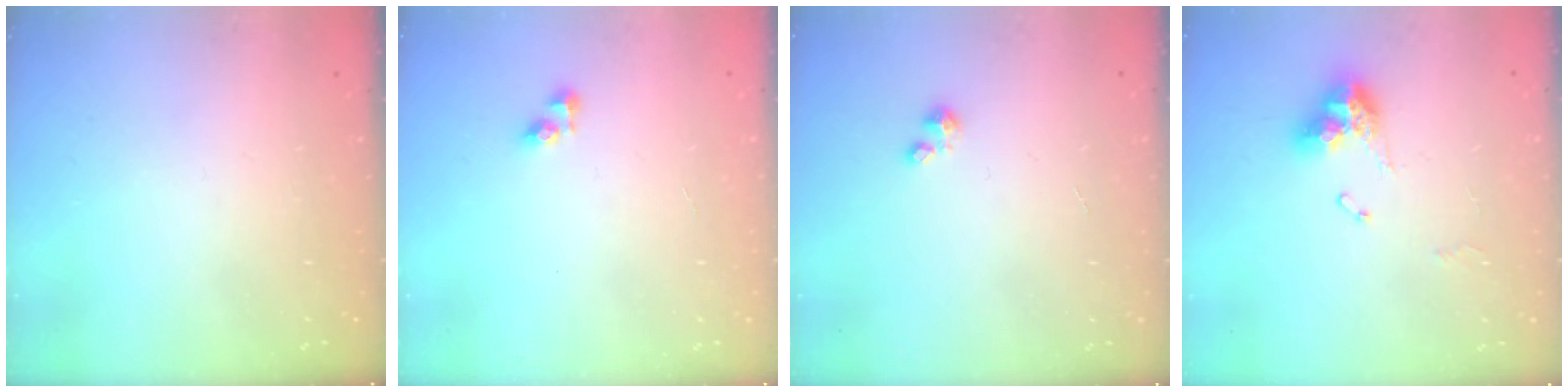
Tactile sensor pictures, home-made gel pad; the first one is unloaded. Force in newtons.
{"total": 4.0, "press": 3.9, "slide": 0.6}
{"total": 1.4, "press": 1.4, "slide": 0.2}
{"total": 9.9, "press": 9.8, "slide": 1.2}